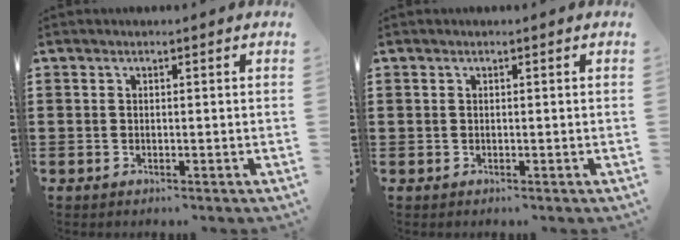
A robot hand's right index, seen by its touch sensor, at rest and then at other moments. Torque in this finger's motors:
{"motor_torque": [1.16, 0.97, 0.12, 0.01]}